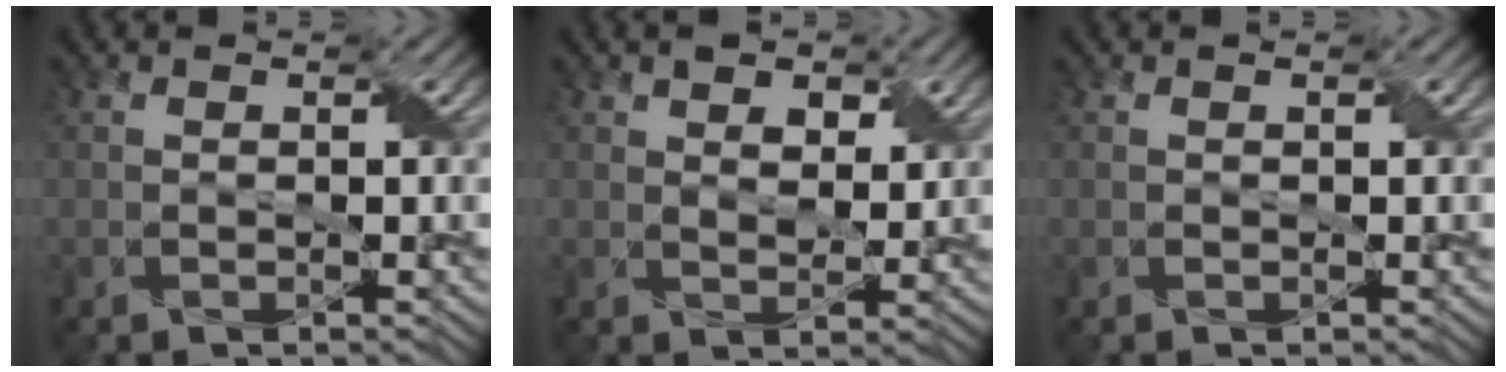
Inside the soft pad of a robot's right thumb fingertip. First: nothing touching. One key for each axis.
{"total": 3.9, "fx": 2.0, "fy": 2.1, "fz": 2.5, "tx": -0.046, "ty": -0.007, "tz": 0.032}
{"total": 0.0}